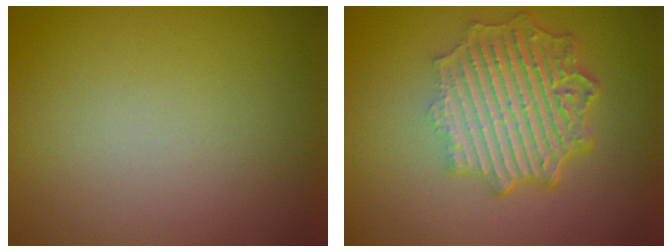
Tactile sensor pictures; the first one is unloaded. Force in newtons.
{"total": 6.5, "press": 4.8, "slide": 4.4}